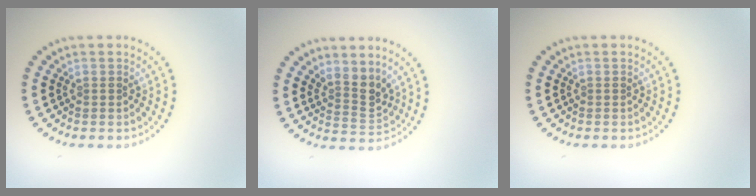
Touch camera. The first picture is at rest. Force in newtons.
{"total": 2.7, "press": 2.0, "slide": 1.8}
{"total": 0.0}